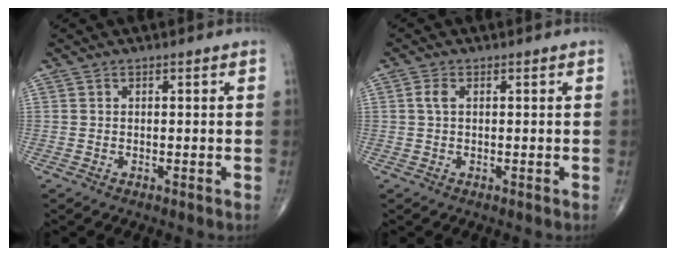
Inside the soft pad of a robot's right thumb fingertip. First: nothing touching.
{"total": 1.7, "force": [0.3, 0.9, 1.3], "torque": [-0.033, 0.005, 0.005]}